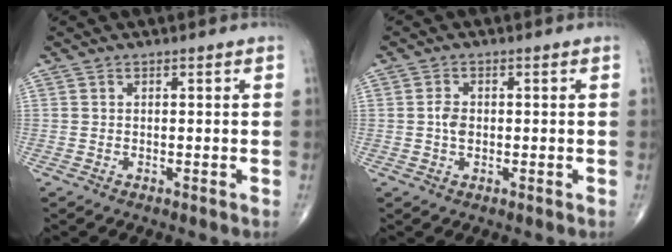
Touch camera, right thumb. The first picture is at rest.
{"total": 2.6, "force": [-0.1, 1.8, 1.9], "torque": [-0.032, 0.003, -0.004]}